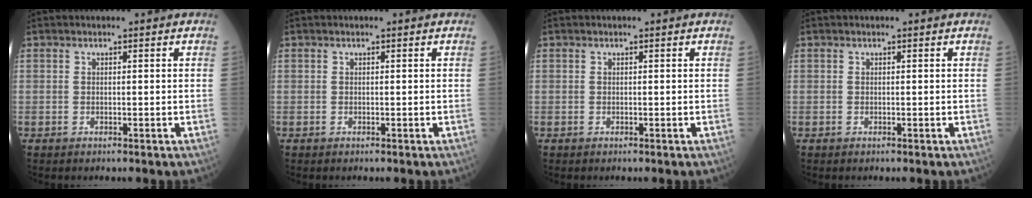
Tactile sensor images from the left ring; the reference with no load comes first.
{"total": 0.0}
{"total": 0.0}
{"total": 0.0}